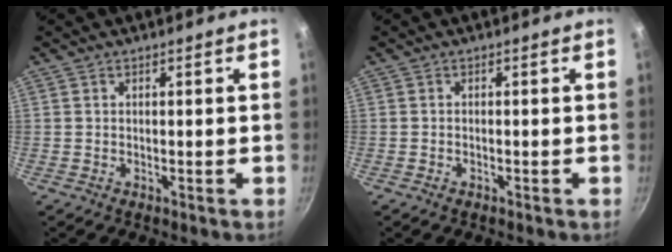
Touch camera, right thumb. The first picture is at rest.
{"total": 0.8, "force": [-0.5, 0.4, 0.4], "torque": [-0.011, 0.004, -0.011]}